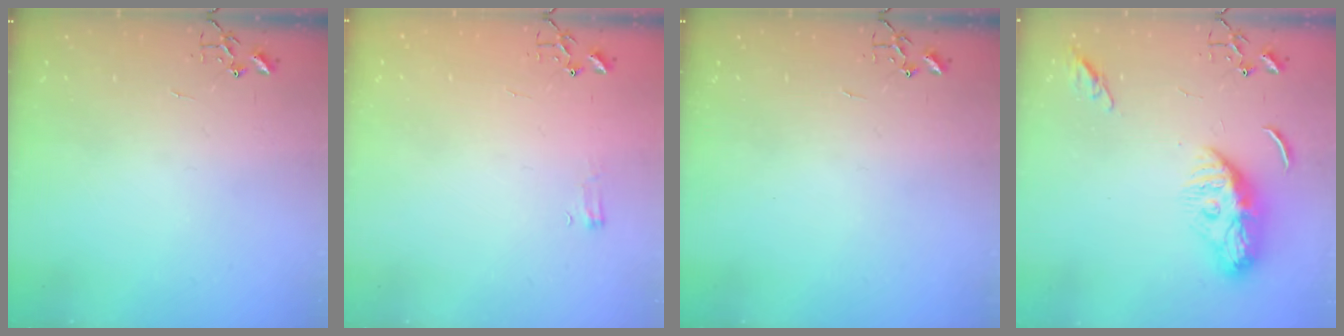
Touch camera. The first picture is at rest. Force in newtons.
{"total": 4.4, "press": 4.3, "slide": 0.5}
{"total": 0.0}
{"total": 10.8, "press": 10.7, "slide": 1.0}